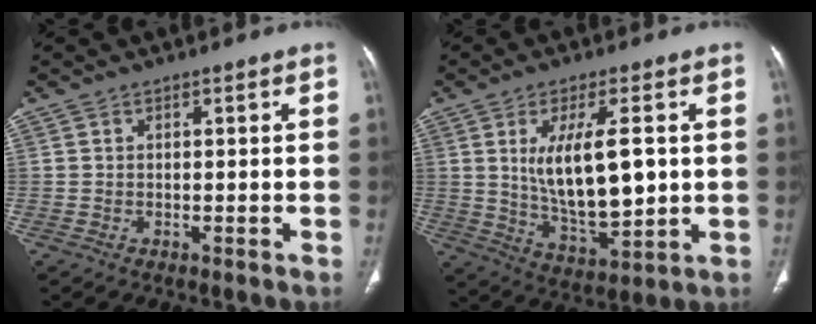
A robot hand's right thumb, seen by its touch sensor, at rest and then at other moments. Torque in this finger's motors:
{"motor_torque": [-0.89, 1.39, 1.00, 0.98, 0.42]}